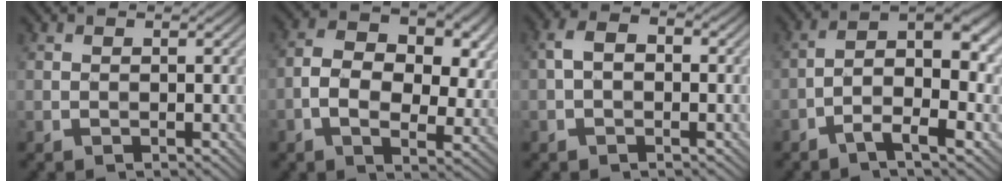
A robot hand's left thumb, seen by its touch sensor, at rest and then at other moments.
{"total": 10.9, "force": [0.6, 7.3, 8.0], "torque": [-0.147, -0.007, 0.008]}
{"total": 3.6, "force": [-0.4, 2.5, 2.6], "torque": [-0.053, 0.006, -0.013]}
{"total": 7.6, "force": [-3.0, 2.5, 6.5], "torque": [-0.103, 0.012, -0.062]}